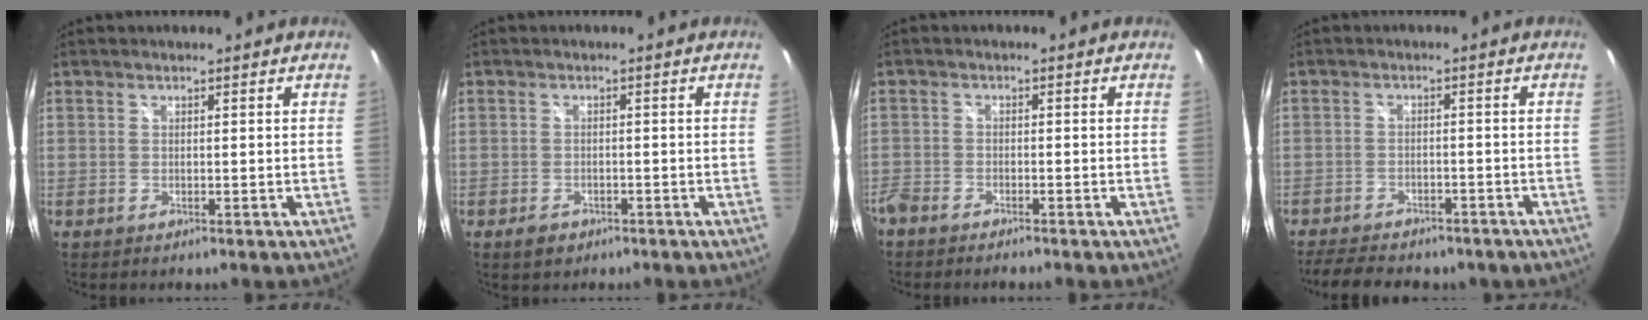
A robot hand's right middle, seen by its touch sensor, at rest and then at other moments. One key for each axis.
{"total": 2.7, "fx": -1.6, "fy": 1.8, "fz": 1.1, "tx": -0.023, "ty": 0.000, "tz": -0.023}
{"total": 4.1, "fx": -3.6, "fy": 1.3, "fz": 1.4, "tx": -0.048, "ty": -0.014, "tz": -0.070}
{"total": 12.0, "fx": -9.6, "fy": 4.9, "fz": 5.3, "tx": -0.122, "ty": -0.012, "tz": -0.133}